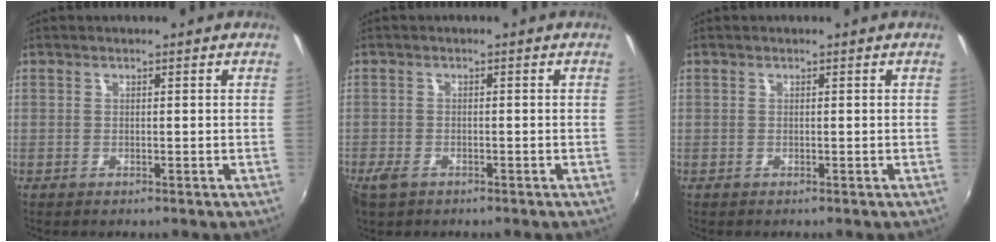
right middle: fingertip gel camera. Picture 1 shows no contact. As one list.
[{"total": 3.3, "force": [-2.1, 1.9, 1.7], "torque": [-0.041, -0.008, -0.039]}, {"total": 0.0}]